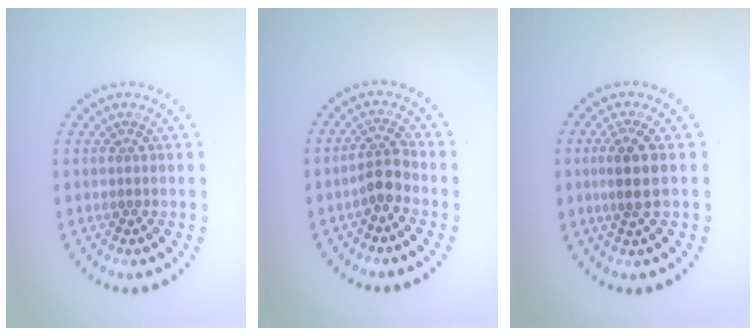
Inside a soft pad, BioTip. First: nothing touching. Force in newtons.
{"total": 2.2, "press": 1.9, "slide": 1.1}
{"total": 2.6, "press": 2.3, "slide": 1.2}